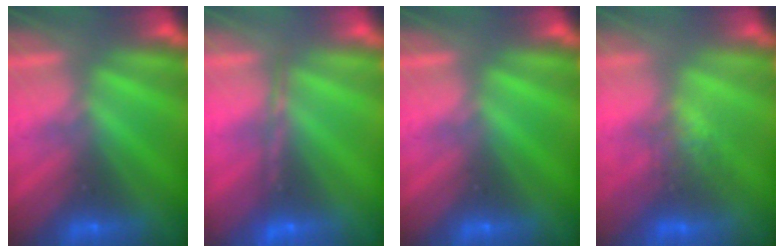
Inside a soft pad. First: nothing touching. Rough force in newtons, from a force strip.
{"total": 1.7}
{"total": 0.0}
{"total": 2.6}